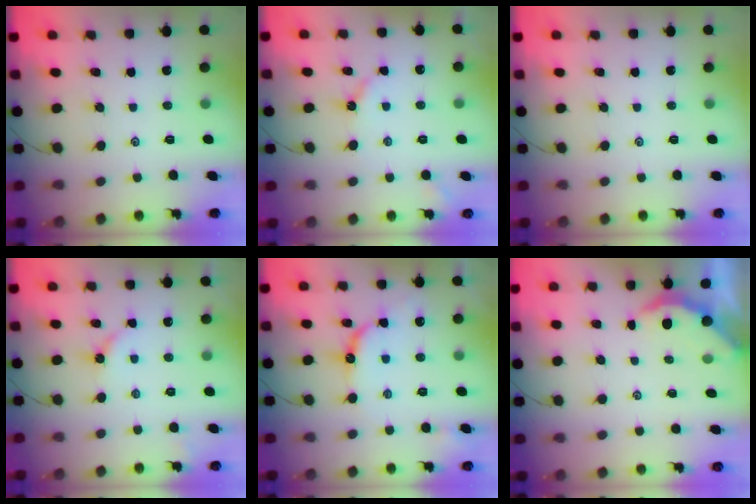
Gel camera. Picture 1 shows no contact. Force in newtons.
{"total": 4.0, "press": 3.9, "slide": 0.5}
{"total": 0.0}
{"total": 3.5, "press": 3.5, "slide": 0.4}
{"total": 9.9, "press": 9.8, "slide": 1.0}
{"total": 2.3, "press": 2.3, "slide": 0.2}